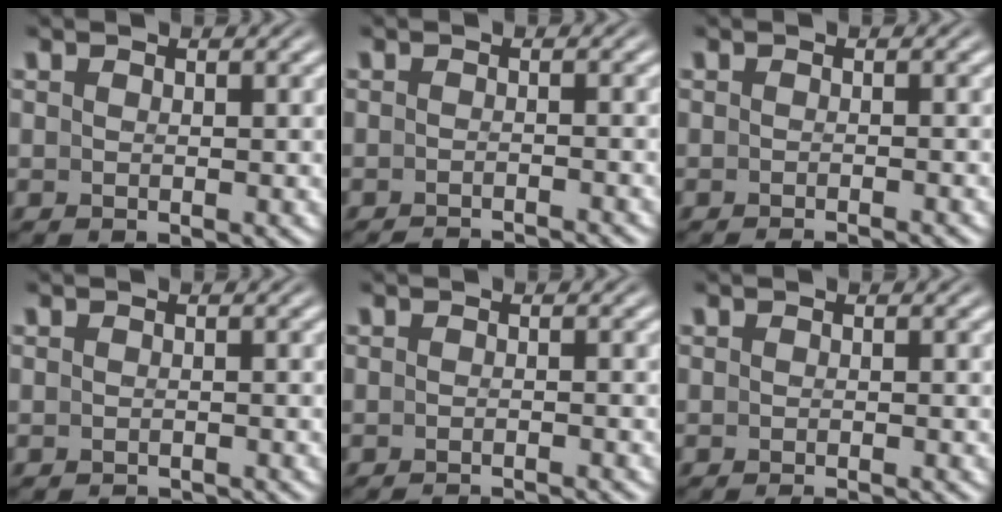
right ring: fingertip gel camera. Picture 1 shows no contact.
{"total": 3.4, "force": [-3.4, 0.0, 0.2], "torque": [-0.002, -0.010, -0.051]}
{"total": 2.2, "force": [-2.1, -0.1, 0.4], "torque": [0.000, -0.001, -0.033]}
{"total": 2.1, "force": [-2.1, 0.0, 0.0], "torque": [-0.002, -0.009, -0.029]}
{"total": 2.9, "force": [-2.9, -0.1, 0.2], "torque": [-0.001, -0.007, -0.042]}
{"total": 2.0, "force": [-1.9, -0.1, 0.4], "torque": [-0.001, 0.001, -0.029]}